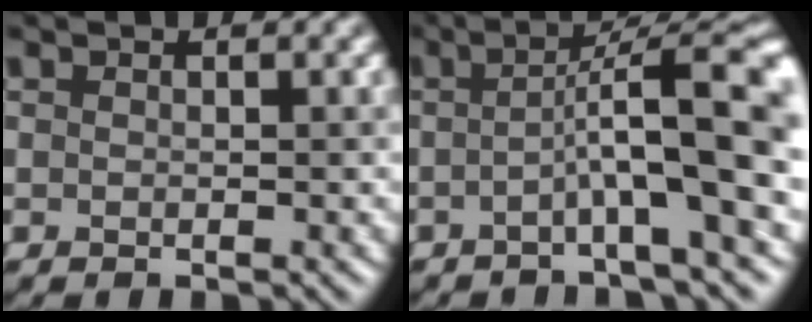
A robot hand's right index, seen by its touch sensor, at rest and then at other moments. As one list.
[{"total": 9.7, "force": [-0.5, 1.9, 9.5], "torque": [-0.121, 0.019, -0.025]}]